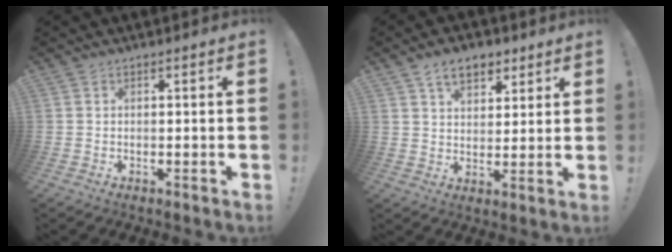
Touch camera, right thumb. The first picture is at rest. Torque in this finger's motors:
{"motor_torque": [0.76, 1.34, 0.12, 0.05, 0.00]}